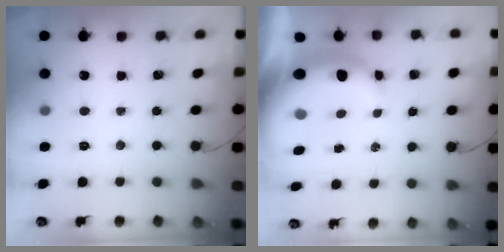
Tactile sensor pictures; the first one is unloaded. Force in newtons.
{"total": 10.0, "press": 9.8, "slide": 1.9}